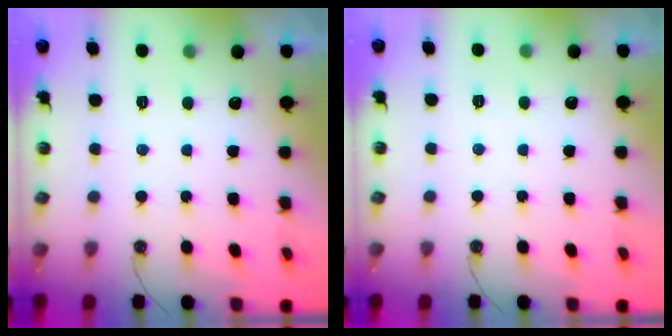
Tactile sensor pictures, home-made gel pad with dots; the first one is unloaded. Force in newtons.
{"total": 2.1, "press": 2.1, "slide": 0.5}